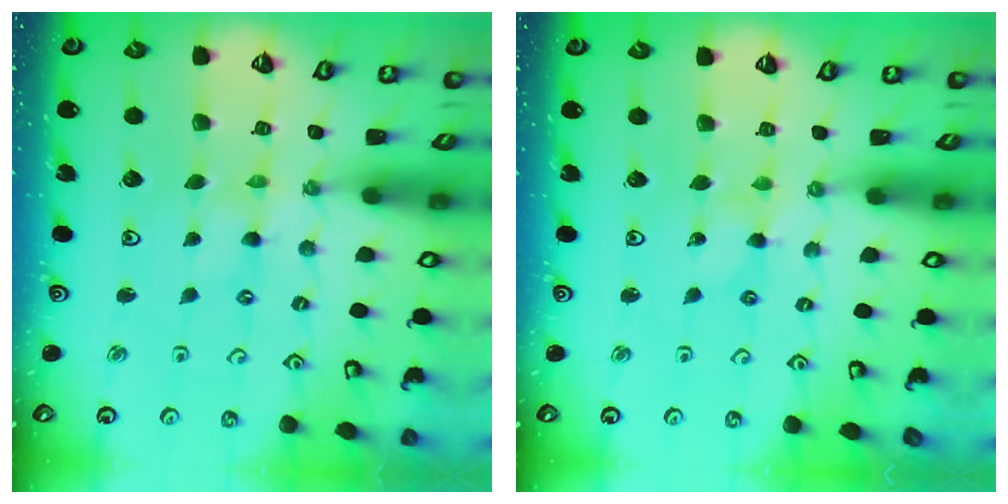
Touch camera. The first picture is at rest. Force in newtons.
{"total": 0.0}